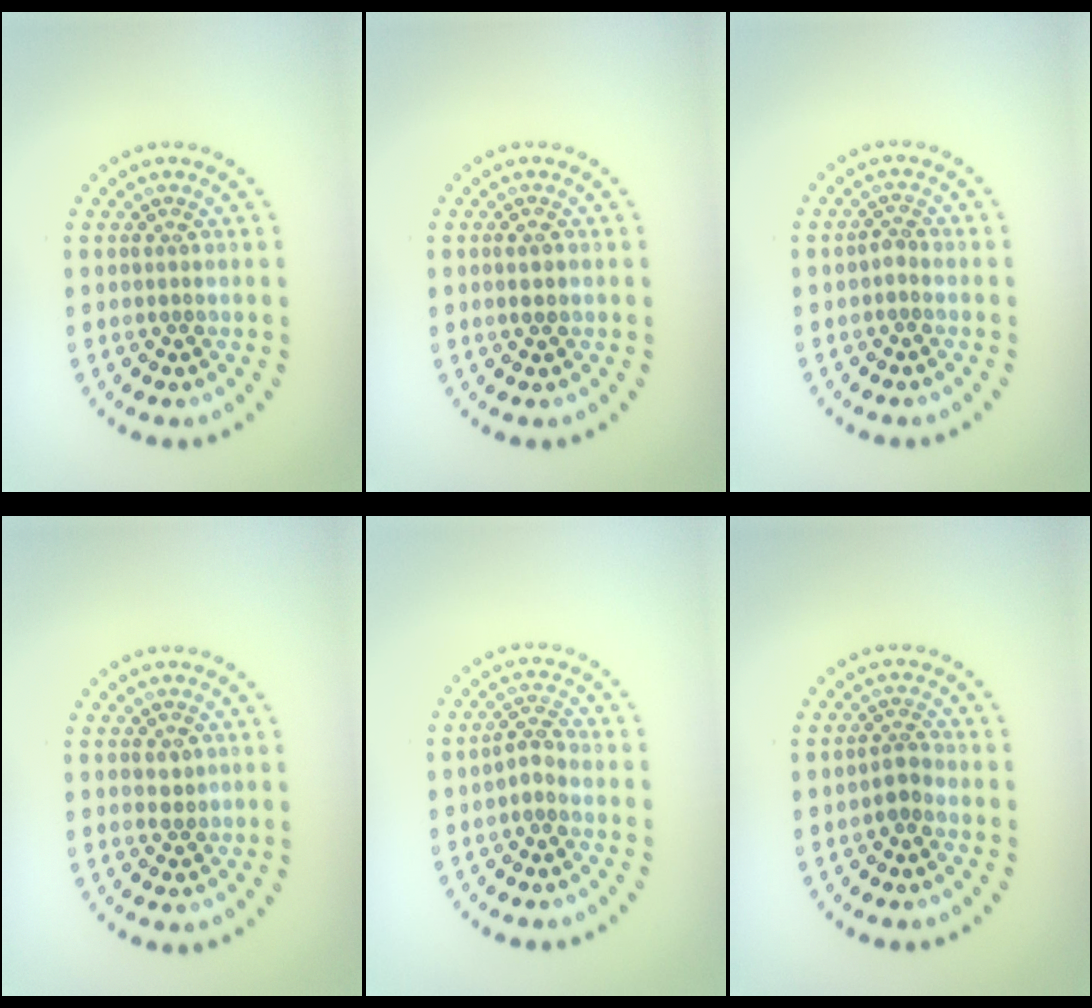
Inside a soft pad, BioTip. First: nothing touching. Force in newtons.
{"total": 1.1, "press": 1.0, "slide": 0.4}
{"total": 0.9, "press": 0.7, "slide": 0.7}
{"total": 1.0, "press": 0.9, "slide": 0.4}
{"total": 1.6, "press": 1.4, "slide": 0.9}
{"total": 1.4, "press": 1.1, "slide": 0.8}